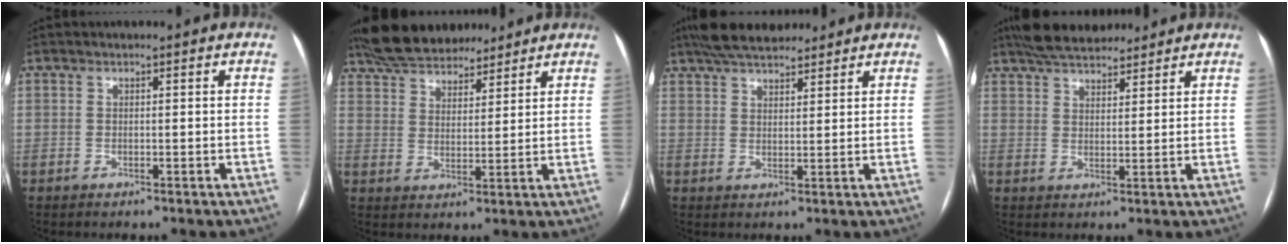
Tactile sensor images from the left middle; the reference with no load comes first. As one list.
[{"total": 12.6, "force": [11.1, 4.1, 4.3], "torque": [-0.073, 0.027, 0.186]}, {"total": 9.8, "force": [8.3, 2.8, 4.2], "torque": [-0.065, 0.028, 0.136]}, {"total": 10.3, "force": [9.0, 3.2, 3.9], "torque": [-0.058, 0.024, 0.143]}]